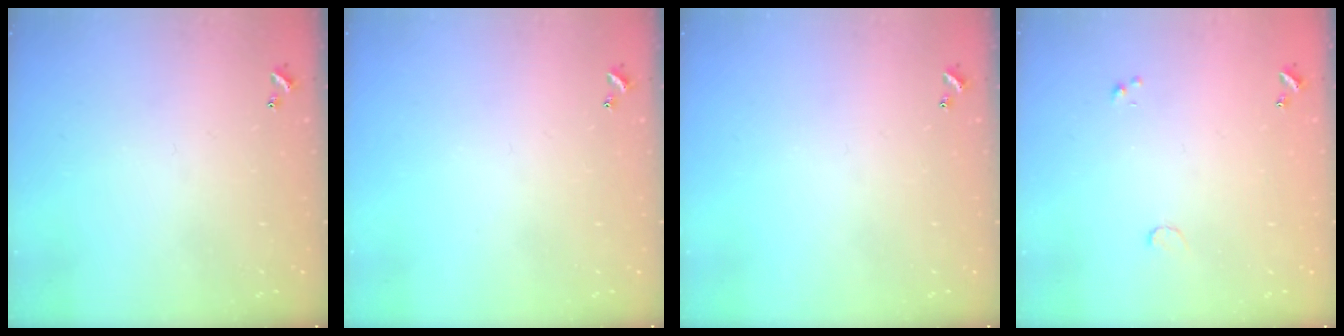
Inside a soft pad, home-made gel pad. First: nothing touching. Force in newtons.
{"total": 0.0}
{"total": 0.0}
{"total": 0.9, "press": 0.8, "slide": 0.2}